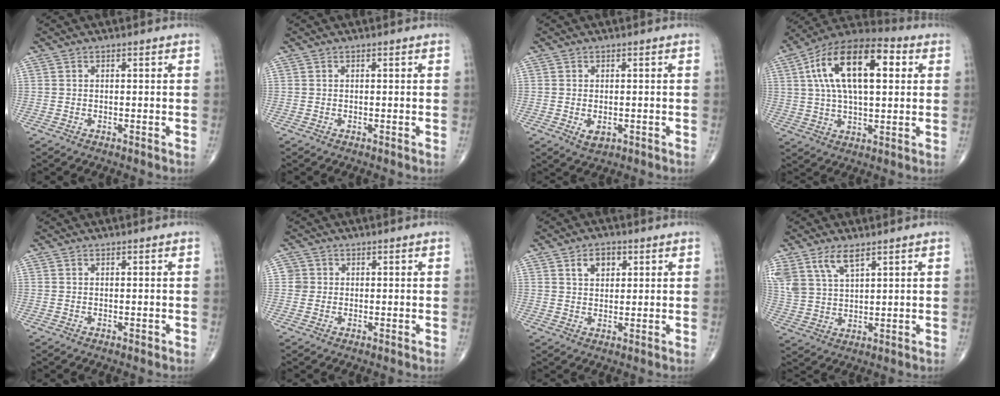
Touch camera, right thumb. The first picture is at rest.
{"total": 0.0}
{"total": 2.6, "force": [-0.6, 1.6, 1.9], "torque": [-0.026, -0.002, -0.003]}
{"total": 20.0, "force": [5.0, 9.4, 16.9], "torque": [-0.281, 0.020, 0.074]}
{"total": 0.0}
{"total": 2.1, "force": [0.2, 2.1, 0.1], "torque": [0.014, 0.005, 0.000]}
{"total": 4.6, "force": [2.1, 3.0, 2.8], "torque": [-0.030, -0.006, 0.033]}
{"total": 8.7, "force": [5.4, 3.9, 5.6], "torque": [-0.116, -0.013, 0.118]}